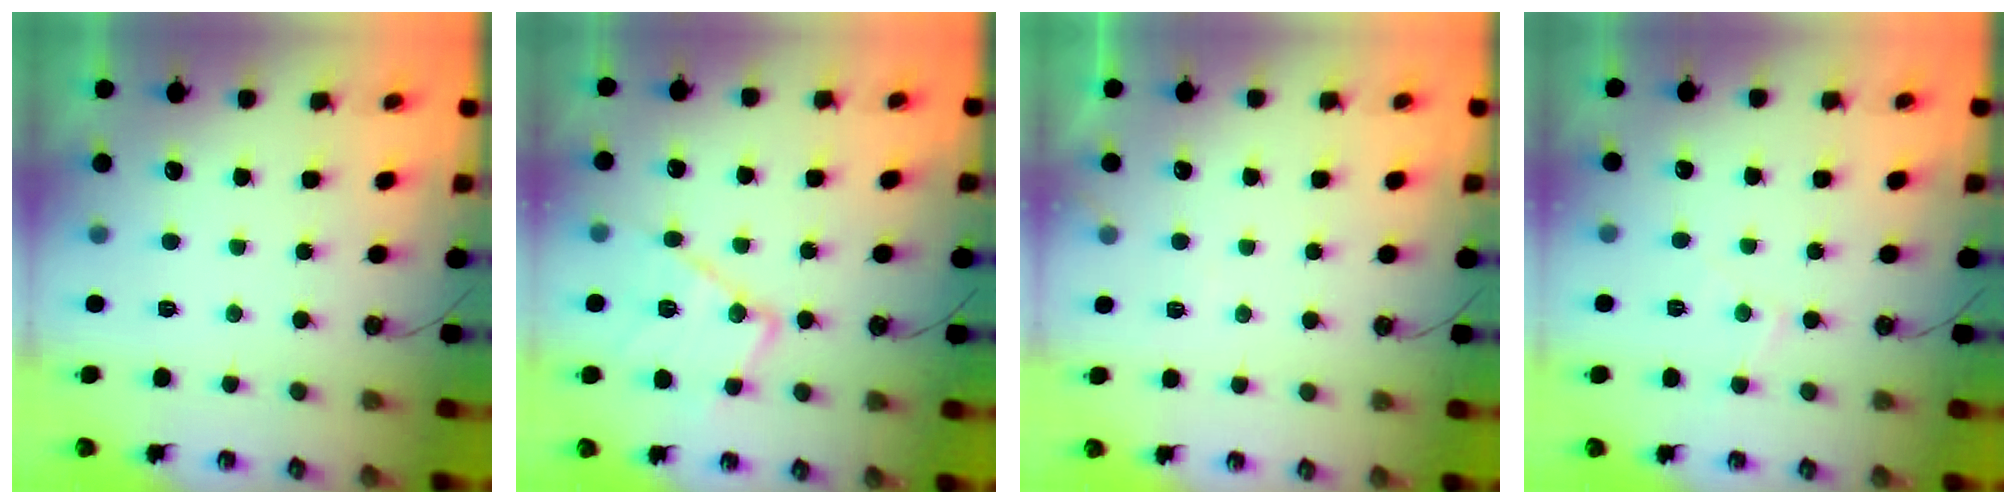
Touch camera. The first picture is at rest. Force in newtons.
{"total": 14.9, "press": 14.9, "slide": 1.3}
{"total": 3.4, "press": 3.3, "slide": 0.6}
{"total": 5.3, "press": 5.3, "slide": 0.3}